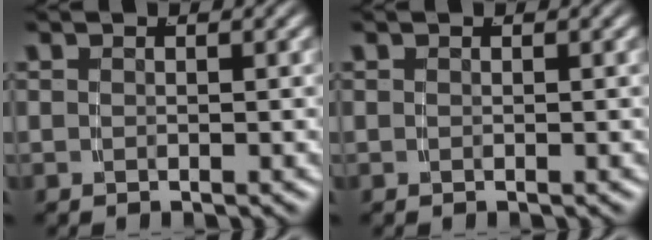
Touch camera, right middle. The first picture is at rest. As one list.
[{"total": 0.0}]